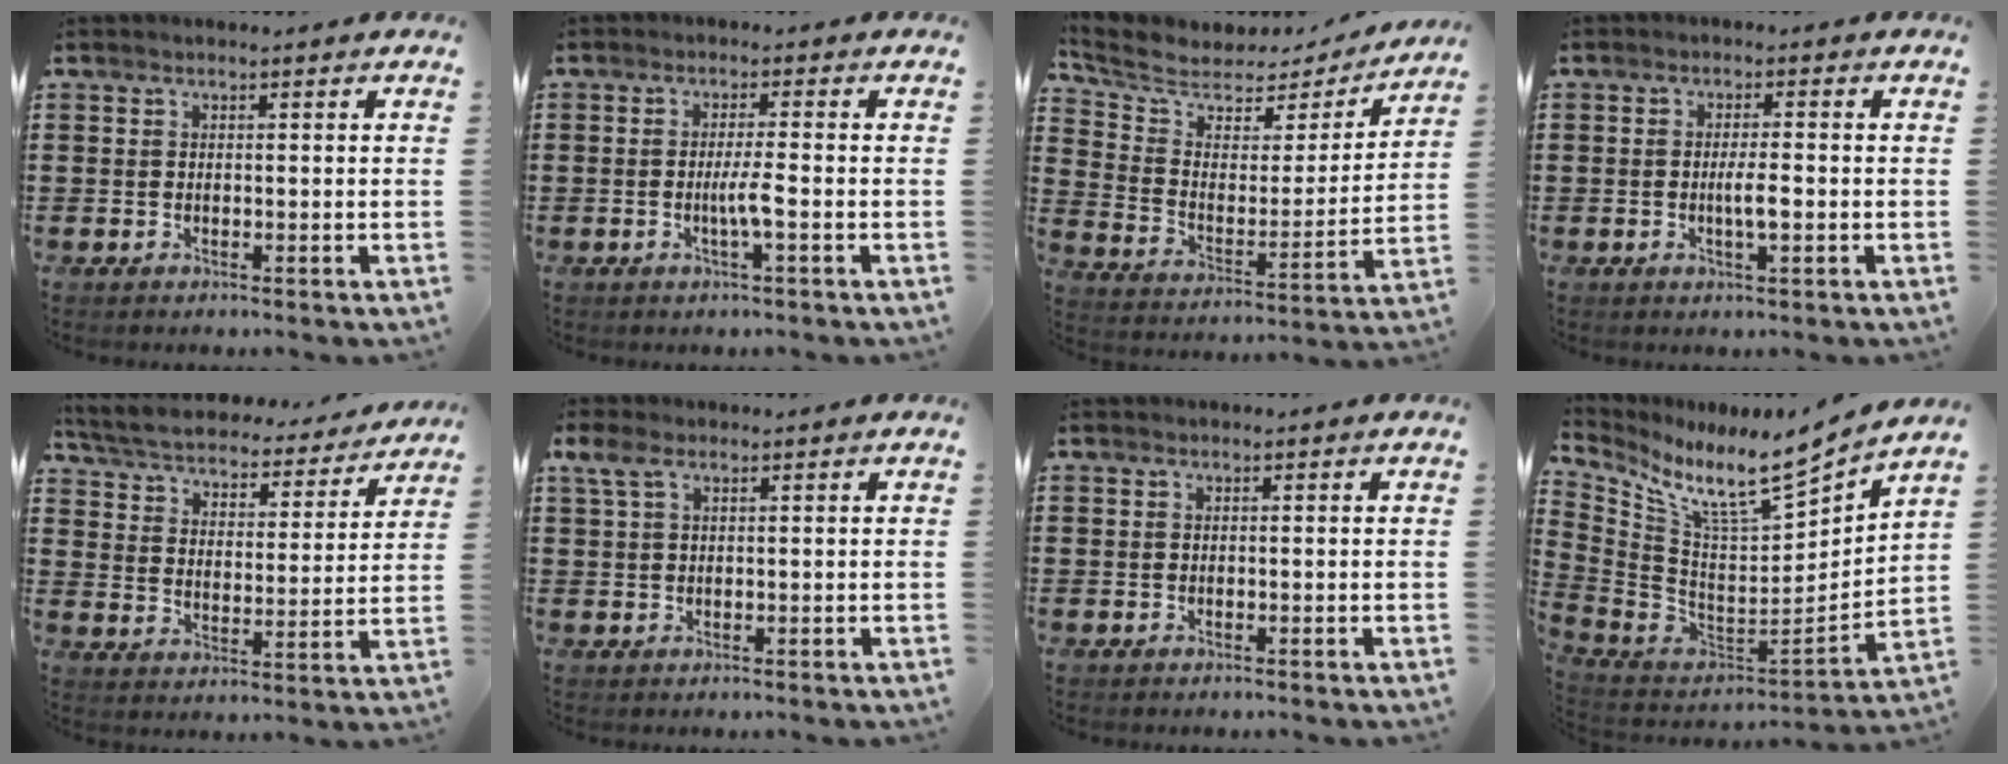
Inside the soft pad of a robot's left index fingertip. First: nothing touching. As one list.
[{"total": 3.3, "force": [-0.8, -0.1, 3.2], "torque": [-0.062, -0.007, -0.020]}, {"total": 5.4, "force": [4.3, 2.9, 1.7], "torque": [-0.066, -0.031, 0.069]}, {"total": 3.1, "force": [-0.5, 0.6, 3.0], "torque": [-0.060, -0.003, -0.011]}, {"total": 4.3, "force": [4.1, 0.4, 1.1], "torque": [-0.044, -0.031, 0.063]}, {"total": 2.9, "force": [1.2, 1.4, 2.3], "torque": [-0.058, 0.003, 0.019]}, {"total": 0.0}, {"total": 9.7, "force": [7.4, 0.4, 6.2], "torque": [-0.141, -0.073, 0.116]}]